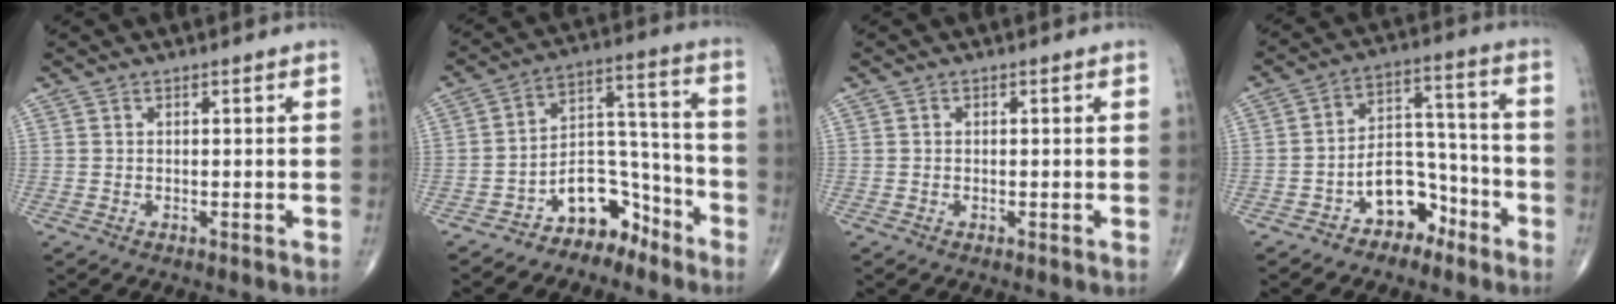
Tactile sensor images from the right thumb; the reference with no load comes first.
{"total": 10.1, "force": [-7.2, 5.9, 3.7], "torque": [-0.020, 0.114, -0.129]}
{"total": 0.0}
{"total": 9.9, "force": [-5.7, 6.5, 4.8], "torque": [-0.040, 0.077, -0.098]}